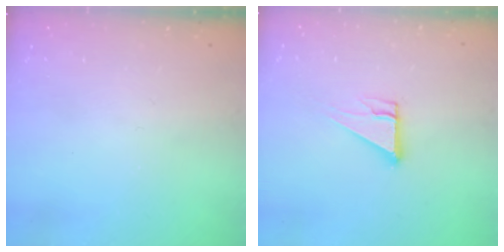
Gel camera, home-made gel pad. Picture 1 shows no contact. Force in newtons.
{"total": 5.1, "press": 5.0, "slide": 0.4}